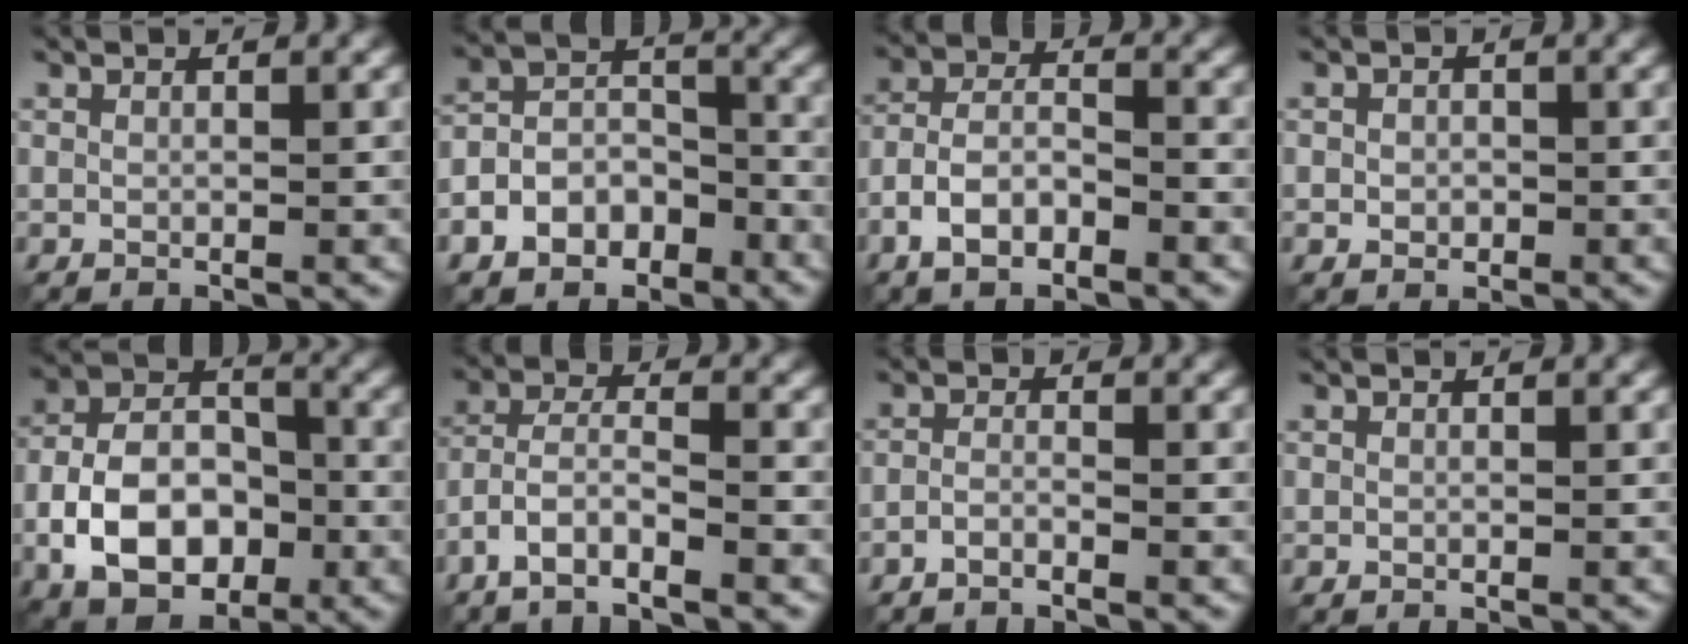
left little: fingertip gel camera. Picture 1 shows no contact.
{"total": 6.0, "force": [-3.7, 3.9, 2.7], "torque": [-0.035, 0.014, -0.073]}
{"total": 5.2, "force": [-3.0, 2.4, 3.5], "torque": [-0.061, 0.008, -0.065]}
{"total": 1.3, "force": [-0.2, 1.2, 0.6], "torque": [-0.006, -0.005, -0.004]}
{"total": 9.9, "force": [-3.3, 6.2, 6.9], "torque": [-0.127, 0.006, -0.068]}
{"total": 4.4, "force": [-3.0, 1.2, 3.0], "torque": [-0.061, 0.001, -0.069]}
{"total": 1.4, "force": [-1.2, 0.1, 0.7], "torque": [-0.019, 0.001, -0.028]}
{"total": 0.0}